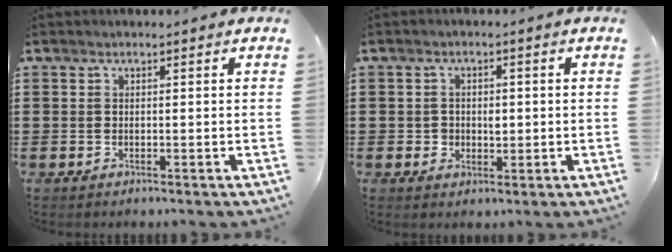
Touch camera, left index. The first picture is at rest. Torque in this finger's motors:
{"motor_torque": [0.13, 0.09, 0.07, 0.00]}